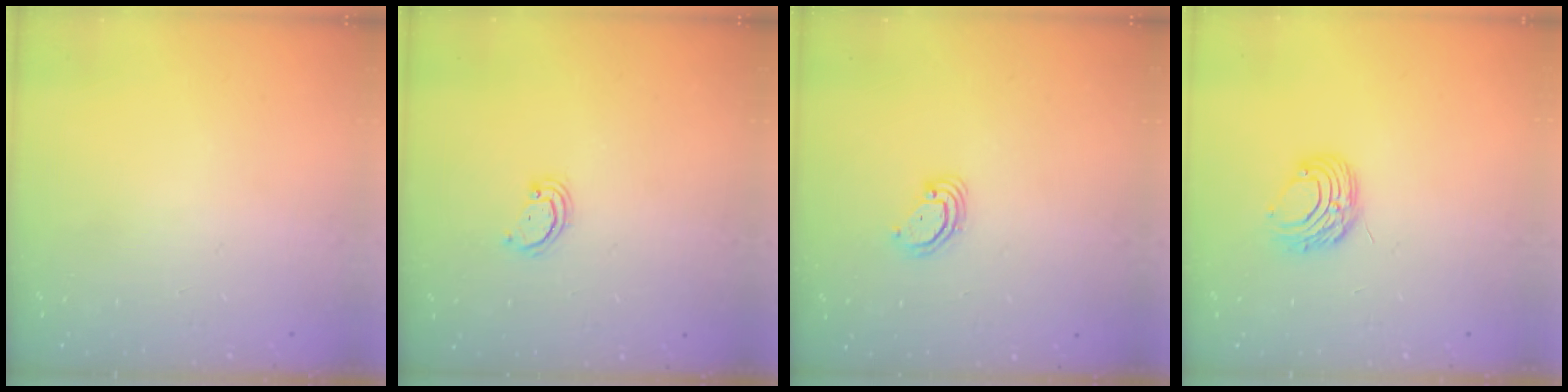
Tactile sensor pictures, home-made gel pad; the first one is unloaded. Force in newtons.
{"total": 2.6, "press": 2.6, "slide": 0.3}
{"total": 3.2, "press": 3.2, "slide": 0.2}
{"total": 7.4, "press": 7.4, "slide": 0.7}